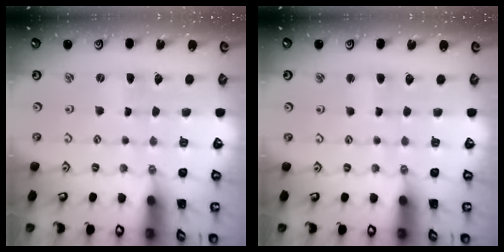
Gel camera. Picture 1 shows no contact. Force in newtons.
{"total": 2.6, "press": 2.6, "slide": 0.4}